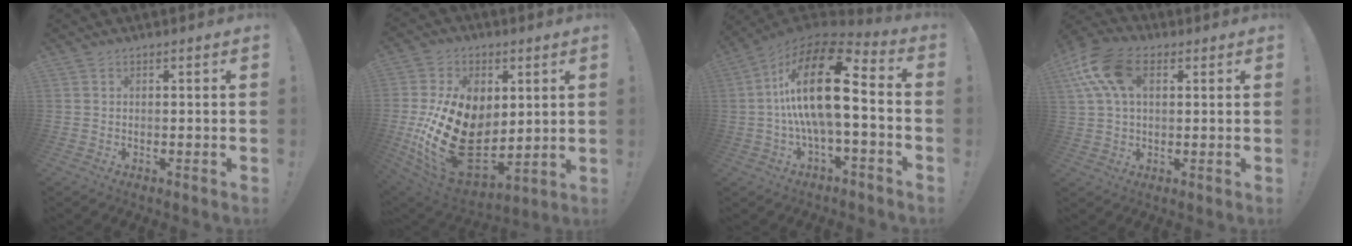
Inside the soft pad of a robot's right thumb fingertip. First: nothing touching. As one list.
[{"total": 27.5, "force": [-0.5, 18.8, 20.1], "torque": [-0.384, -0.011, 0.018]}, {"total": 22.6, "force": [1.4, 8.7, 20.9], "torque": [-0.377, -0.005, 0.020]}, {"total": 15.1, "force": [5.1, 9.1, 10.9], "torque": [-0.209, -0.003, 0.099]}]